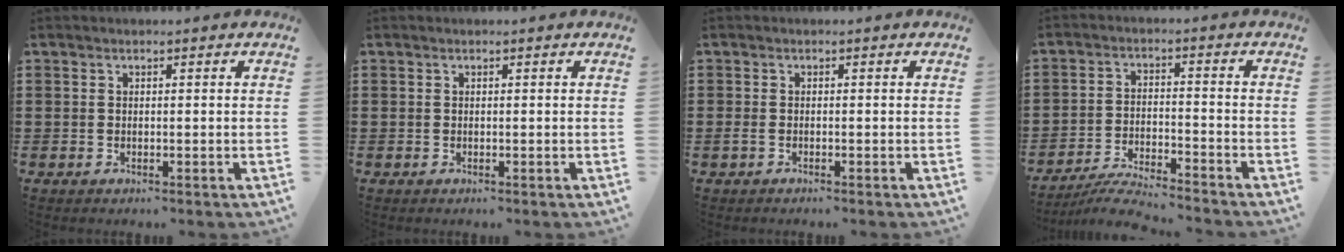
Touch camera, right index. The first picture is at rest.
{"total": 0.0}
{"total": 0.7, "force": [-0.5, 0.1, 0.5], "torque": [-0.012, -0.004, -0.008]}
{"total": 5.2, "force": [-5.0, -0.1, 1.3], "torque": [-0.029, -0.003, -0.101]}